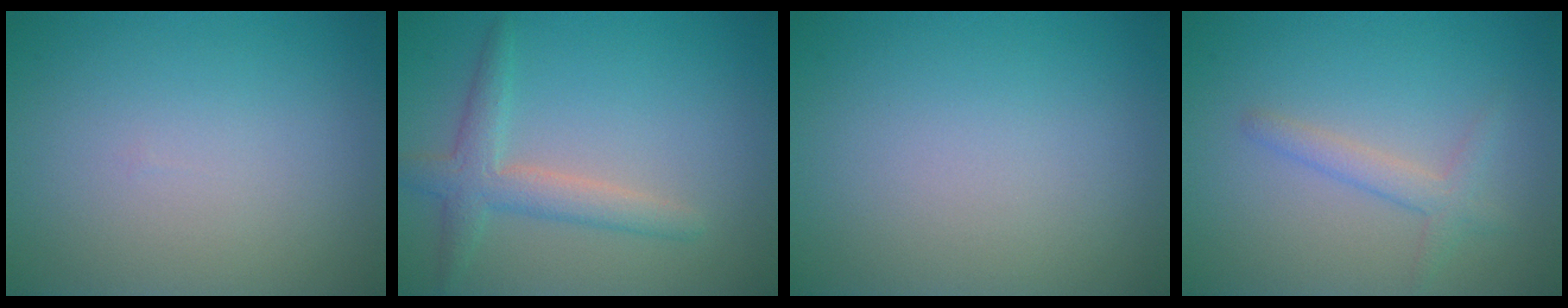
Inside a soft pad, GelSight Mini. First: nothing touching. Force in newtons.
{"total": 3.2, "press": 3.2, "slide": 0.2}
{"total": 0.0}
{"total": 1.9, "press": 1.9, "slide": 0.1}